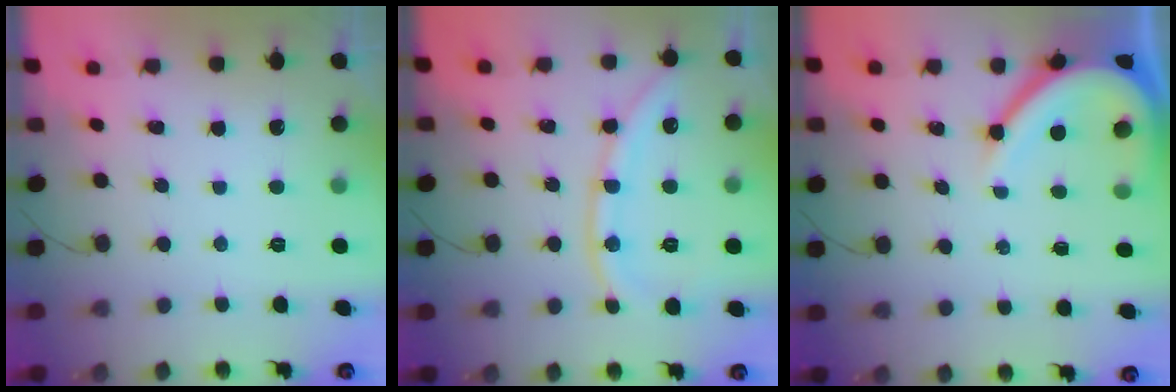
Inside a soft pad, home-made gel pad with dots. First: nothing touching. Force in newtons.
{"total": 10.4, "press": 10.3, "slide": 1.4}
{"total": 11.2, "press": 11.1, "slide": 1.0}